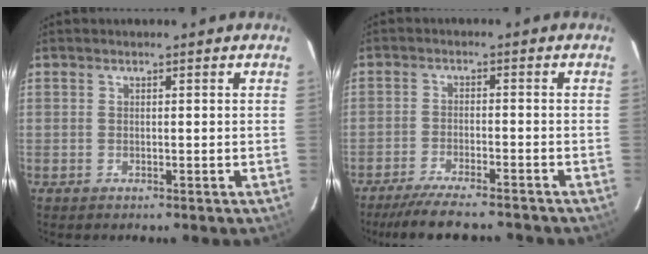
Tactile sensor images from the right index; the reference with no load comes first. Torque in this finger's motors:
{"motor_torque": [0.66, -0.67, 0.34, 0.06]}